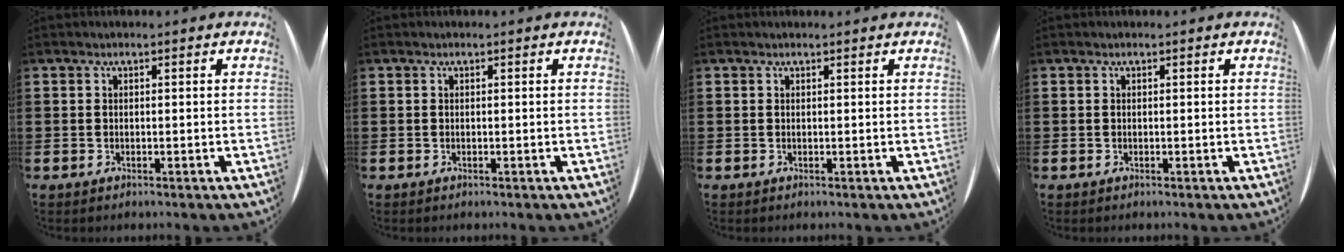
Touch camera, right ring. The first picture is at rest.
{"total": 0.0}
{"total": 0.0}
{"total": 0.0}